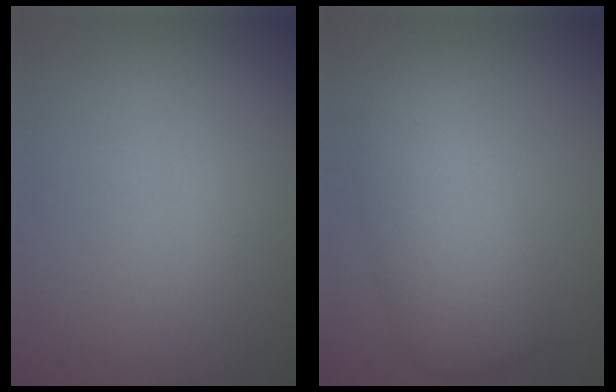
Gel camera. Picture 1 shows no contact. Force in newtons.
{"total": 5.1, "press": 5.1, "slide": 0.0}